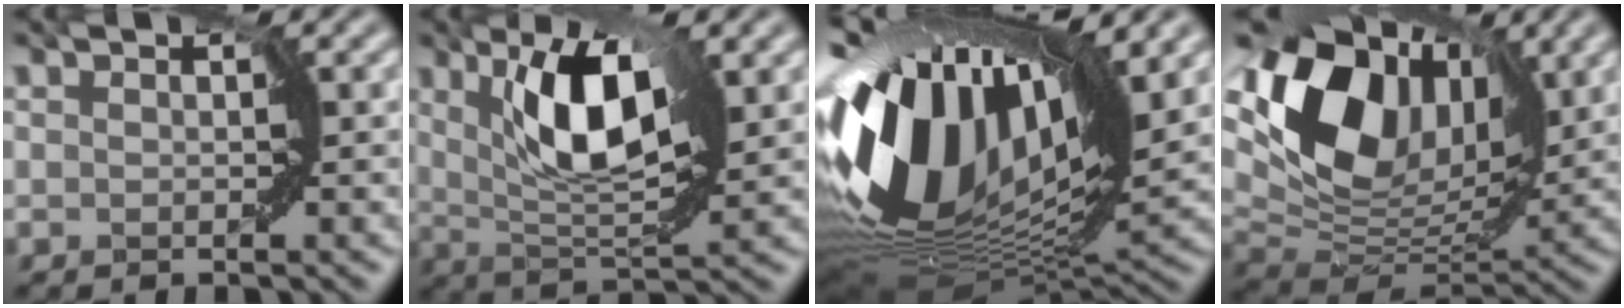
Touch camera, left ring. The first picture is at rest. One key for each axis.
{"total": 7.3, "fx": 2.4, "fy": 2.5, "fz": 6.4, "tx": -0.117, "ty": -0.004, "tz": 0.042}
{"total": 16.0, "fx": 3.8, "fy": 8.5, "fz": 13.0, "tx": -0.279, "ty": 0.019, "tz": 0.045}
{"total": 12.2, "fx": 4.2, "fy": 8.2, "fz": 8.0, "tx": -0.156, "ty": 0.005, "tz": 0.073}